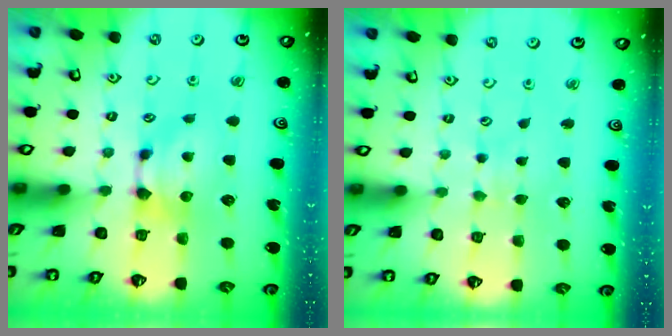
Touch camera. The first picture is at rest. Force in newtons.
{"total": 3.7, "press": 3.7, "slide": 0.1}